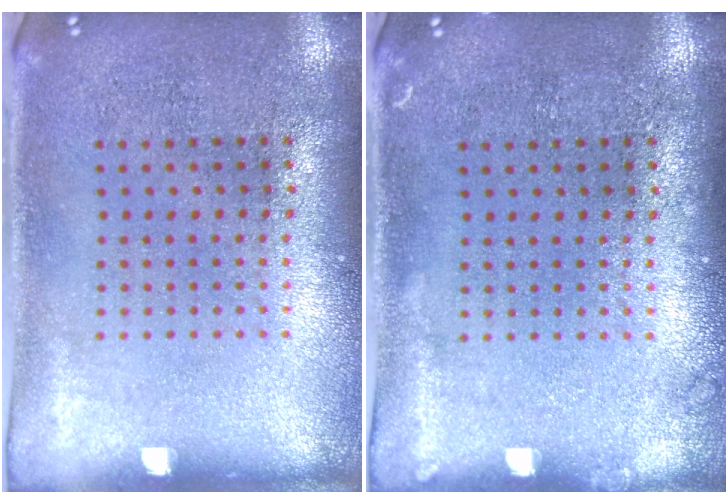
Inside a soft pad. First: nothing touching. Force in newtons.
{"total": 0.7, "press": 0.7, "slide": 0.2}